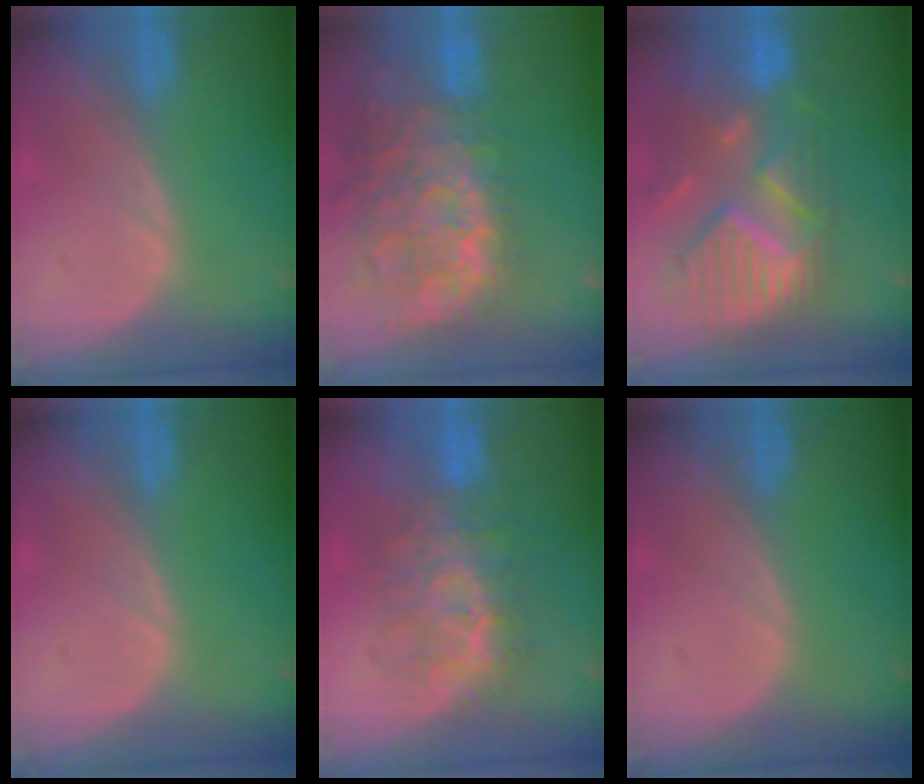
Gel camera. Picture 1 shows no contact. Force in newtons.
{"total": 15.0, "press": 12.2, "slide": 8.7}
{"total": 12.1, "press": 10.5, "slide": 6.0}
{"total": 0.0}
{"total": 8.2, "press": 8.0, "slide": 1.8}
{"total": 0.0}